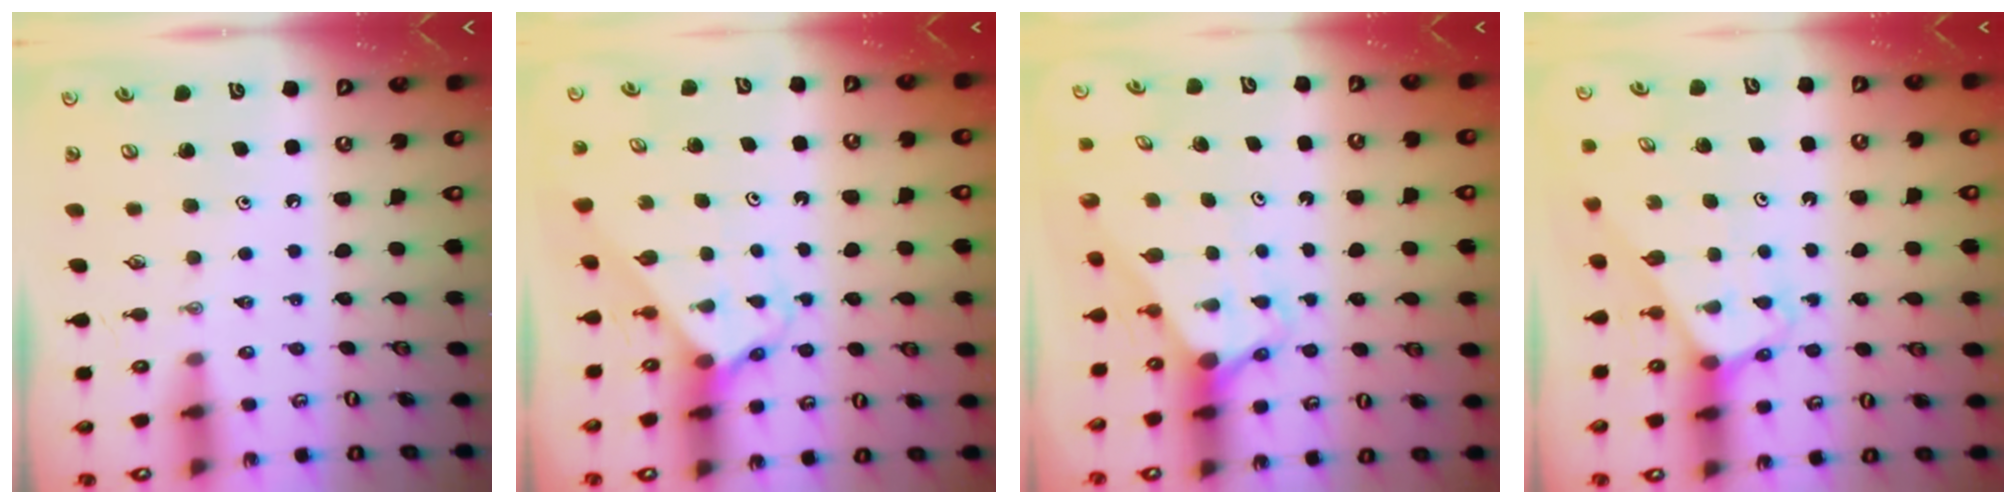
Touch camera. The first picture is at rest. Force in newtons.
{"total": 2.6, "press": 2.6, "slide": 0.1}
{"total": 2.7, "press": 2.7, "slide": 0.0}
{"total": 3.2, "press": 3.2, "slide": 0.2}